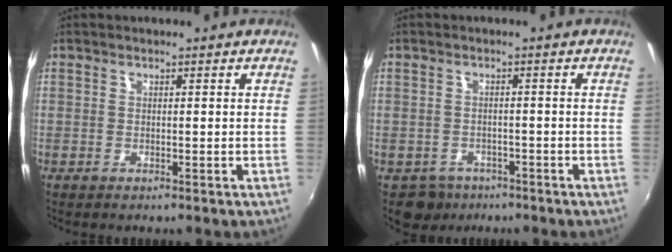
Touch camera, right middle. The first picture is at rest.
{"total": 4.0, "force": [-2.7, 3.0, 0.4], "torque": [-0.020, 0.000, -0.040]}